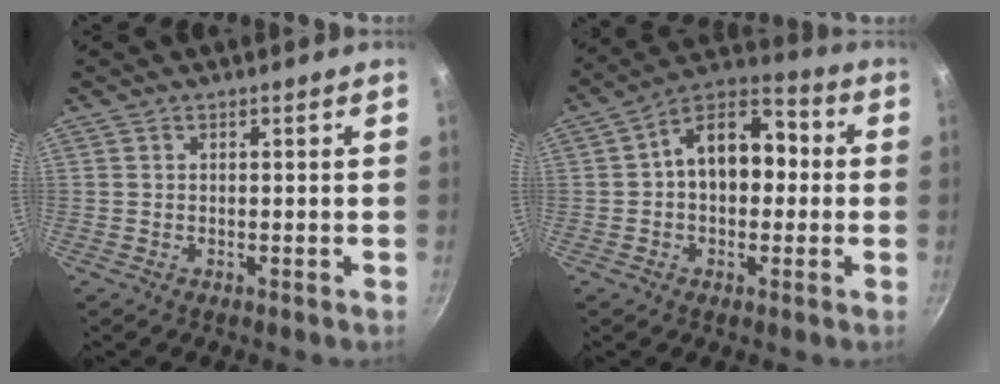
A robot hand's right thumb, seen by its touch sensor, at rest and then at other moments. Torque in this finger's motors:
{"motor_torque": [-0.75, 1.17, 0.73, 0.44, 0.10]}